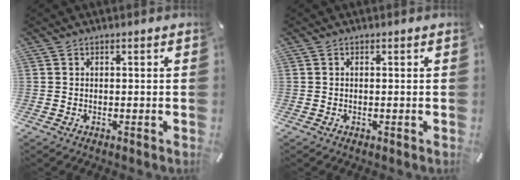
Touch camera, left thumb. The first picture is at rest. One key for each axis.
{"total": 0.0}